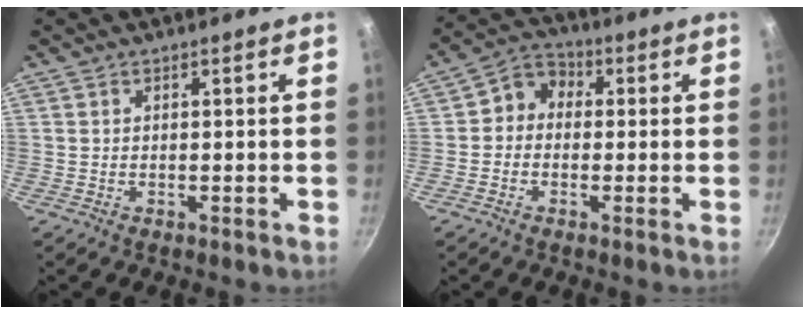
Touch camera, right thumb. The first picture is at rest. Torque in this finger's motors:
{"motor_torque": [-0.22, 0.10, -0.15, 0.22, 0.11]}